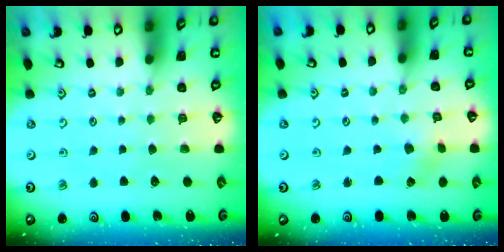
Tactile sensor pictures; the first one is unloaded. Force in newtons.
{"total": 1.6, "press": 1.5, "slide": 0.2}